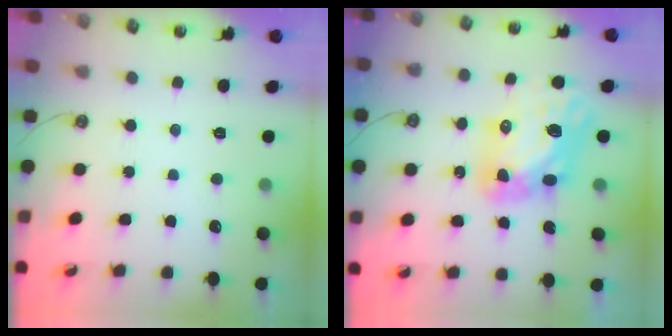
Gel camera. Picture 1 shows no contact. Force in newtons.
{"total": 11.5, "press": 11.5, "slide": 1.1}